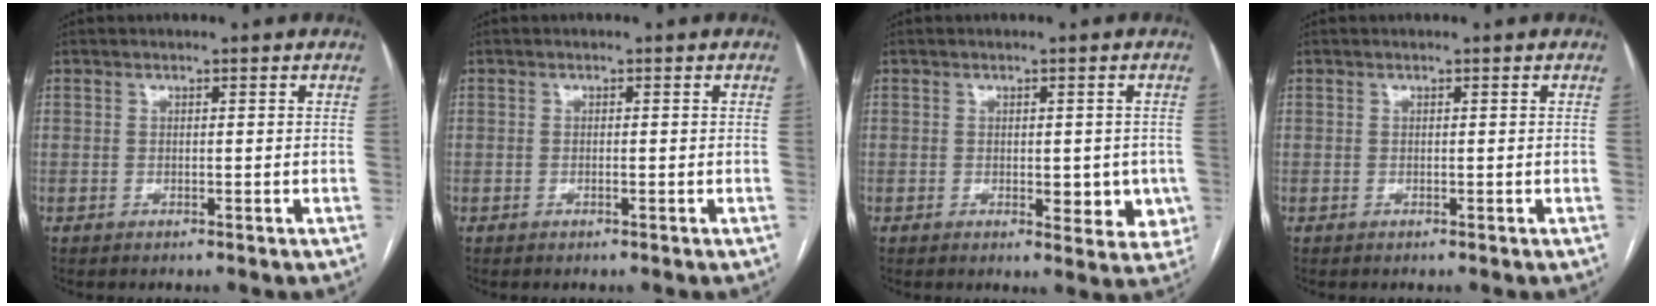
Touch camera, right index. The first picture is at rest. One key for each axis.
{"total": 0.5, "fx": -0.2, "fy": 0.0, "fz": 0.4, "tx": -0.010, "ty": 0.000, "tz": -0.003}
{"total": 5.8, "fx": -1.1, "fy": 2.8, "fz": 5.0, "tx": -0.042, "ty": -0.003, "tz": -0.007}
{"total": 0.0}